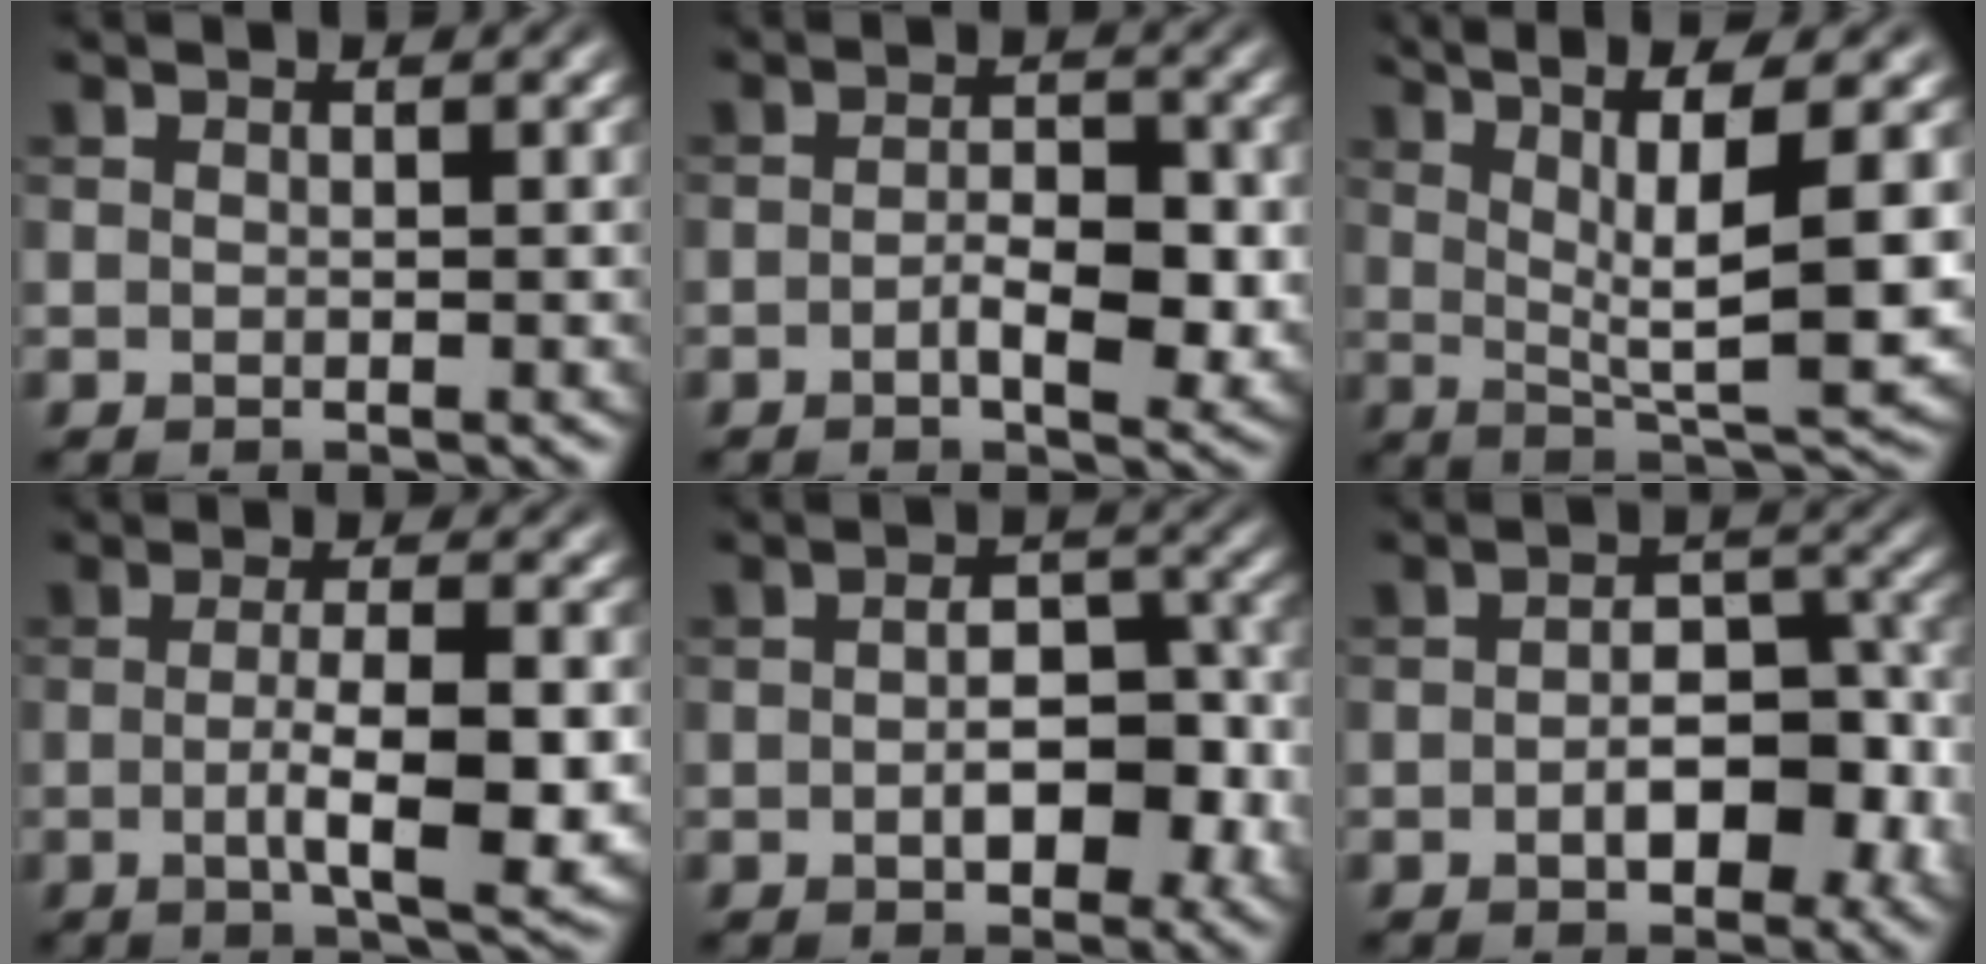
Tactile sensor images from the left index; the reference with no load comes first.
{"total": 4.0, "force": [-0.7, 1.8, 3.5], "torque": [-0.059, -0.007, -0.012]}
{"total": 10.6, "force": [2.5, 2.3, 10.1], "torque": [-0.162, 0.007, 0.051]}
{"total": 6.5, "force": [-1.0, 1.7, 6.3], "torque": [-0.100, -0.008, -0.011]}
{"total": 5.7, "force": [-1.2, 3.2, 4.6], "torque": [-0.063, -0.003, -0.016]}
{"total": 6.2, "force": [-1.5, 3.5, 4.8], "torque": [-0.063, -0.002, -0.025]}